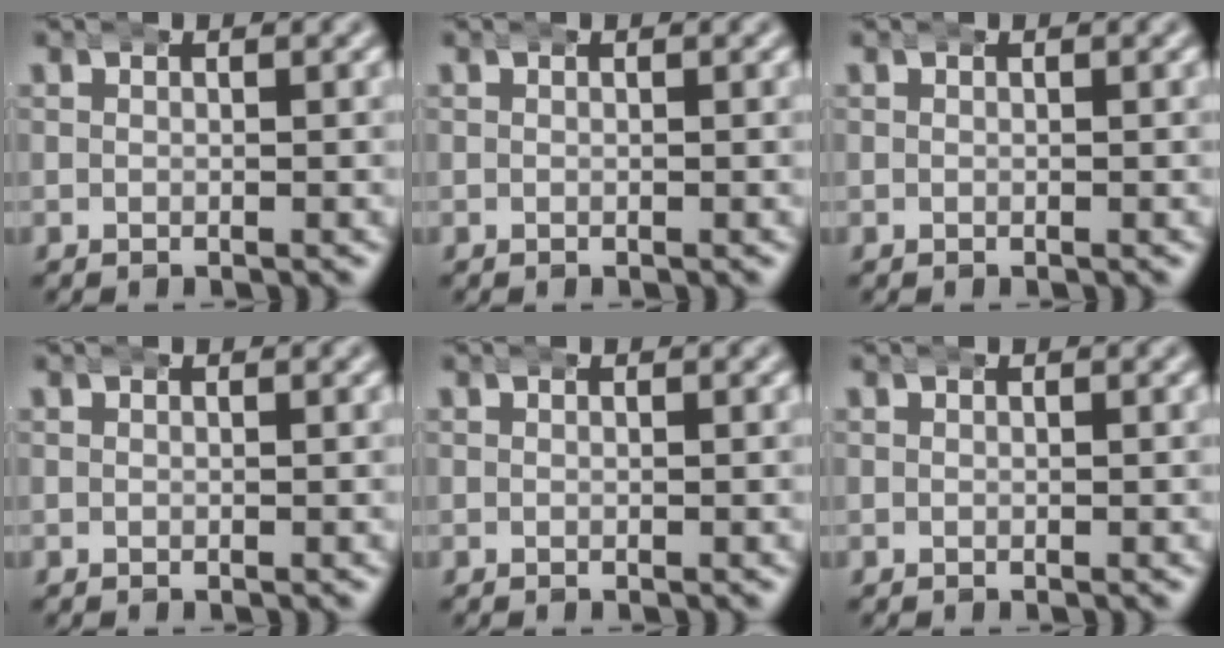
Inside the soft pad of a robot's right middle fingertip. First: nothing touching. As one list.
[{"total": 0.0}, {"total": 0.0}, {"total": 0.0}, {"total": 0.0}, {"total": 0.0}]